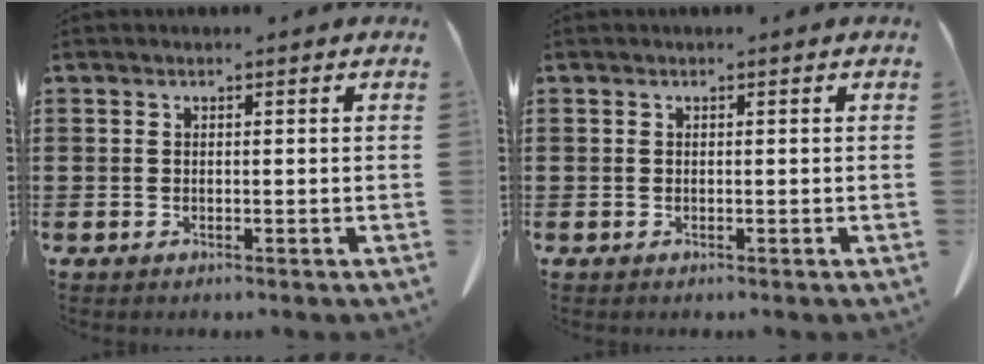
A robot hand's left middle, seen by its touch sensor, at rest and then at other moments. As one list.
[{"total": 0.0}]